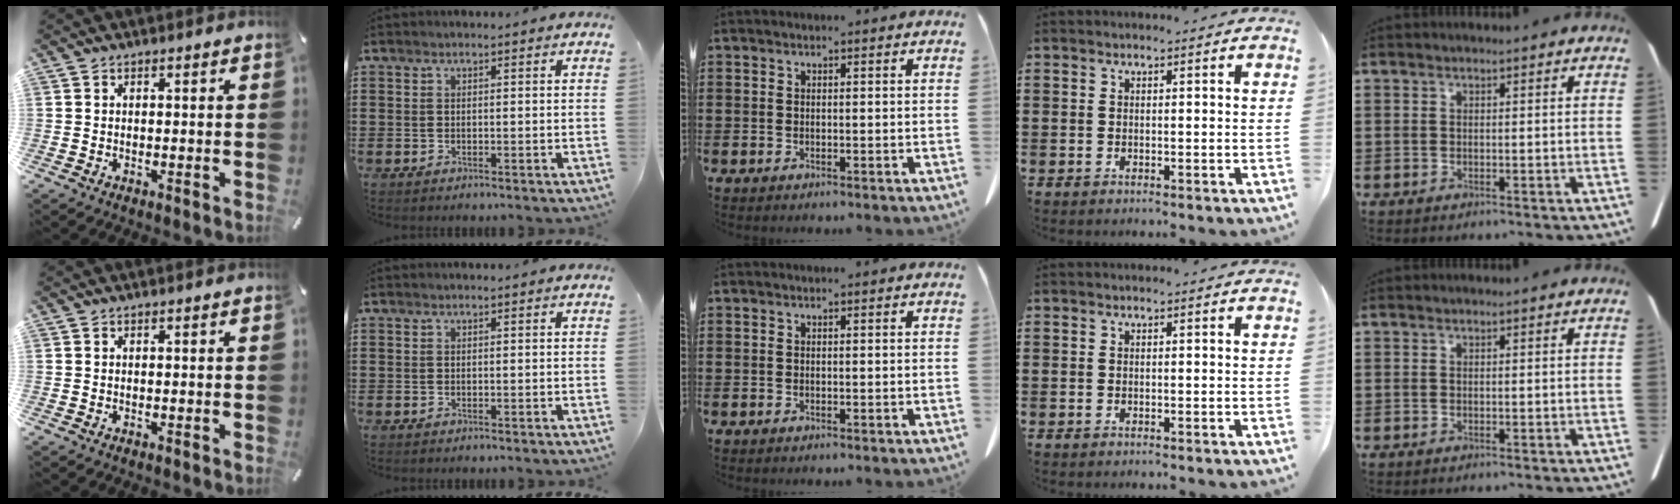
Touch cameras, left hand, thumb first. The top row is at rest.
{}